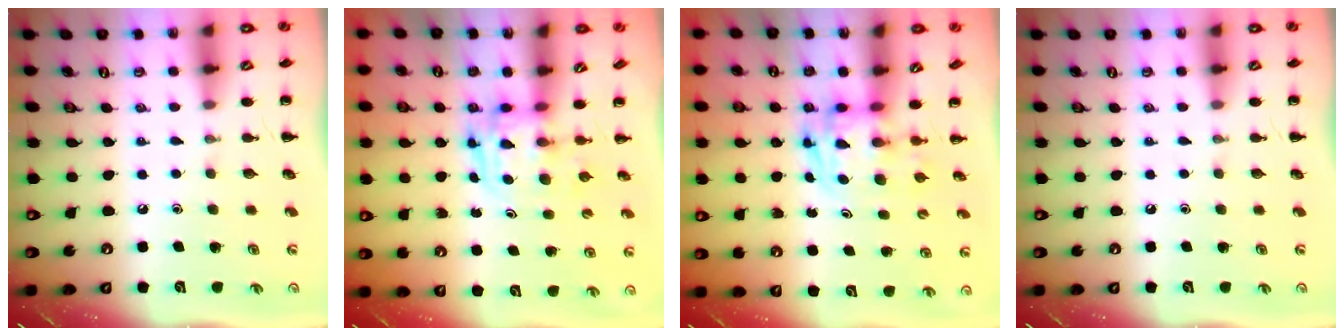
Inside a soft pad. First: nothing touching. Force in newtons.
{"total": 3.2, "press": 3.1, "slide": 0.5}
{"total": 2.9, "press": 2.9, "slide": 0.5}
{"total": 0.0}